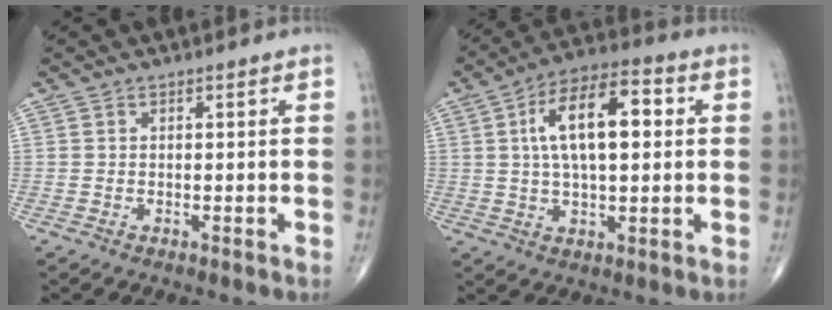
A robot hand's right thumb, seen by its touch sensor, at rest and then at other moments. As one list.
[{"total": 14.7, "force": [2.6, 6.7, 12.8], "torque": [-0.209, 0.018, 0.039]}]